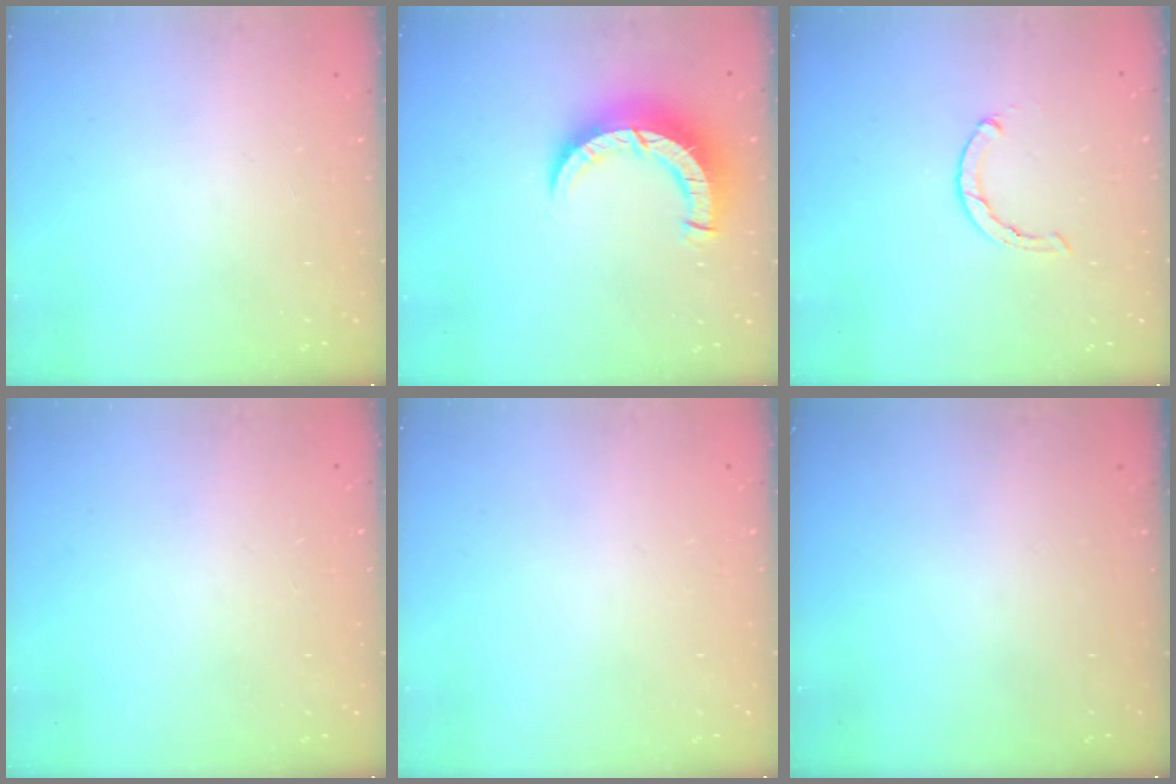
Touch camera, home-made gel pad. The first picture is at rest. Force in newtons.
{"total": 9.4, "press": 9.3, "slide": 1.0}
{"total": 0.7, "press": 0.6, "slide": 0.2}
{"total": 2.2, "press": 2.2, "slide": 0.1}
{"total": 2.6, "press": 2.6, "slide": 0.2}
{"total": 0.0}